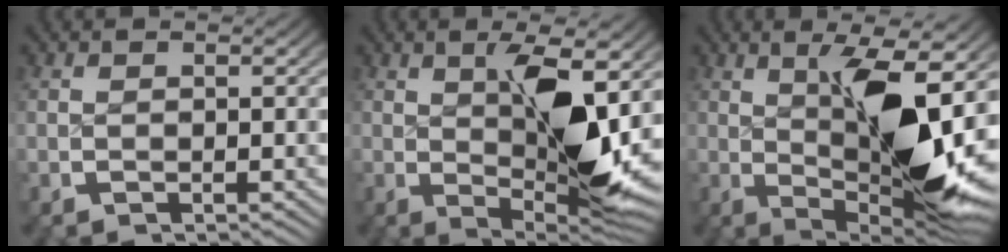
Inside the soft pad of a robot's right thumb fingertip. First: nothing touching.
{"total": 10.1, "force": [0.0, 4.1, 9.3], "torque": [-0.161, -0.025, 0.018]}
{"total": 13.0, "force": [0.0, 5.4, 11.8], "torque": [-0.200, -0.025, 0.021]}